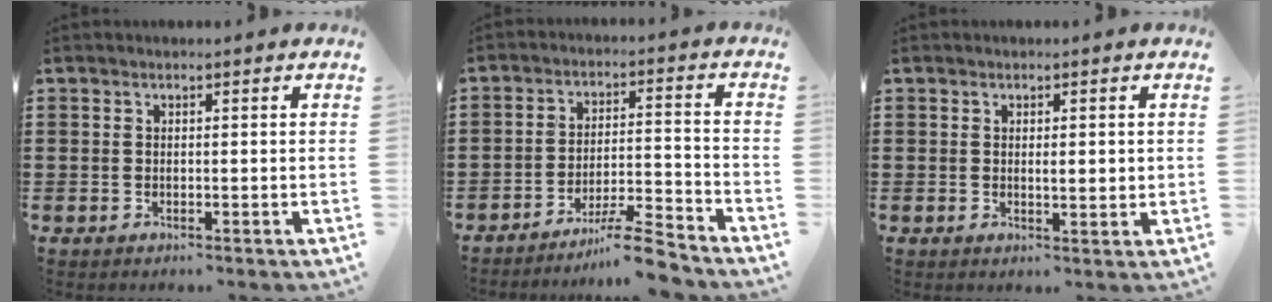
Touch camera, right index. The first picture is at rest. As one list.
[{"total": 7.8, "force": [-6.8, 0.2, 3.9], "torque": [-0.063, 0.006, -0.128]}, {"total": 1.7, "force": [0.2, 0.5, 1.6], "torque": [-0.032, 0.002, 0.002]}]